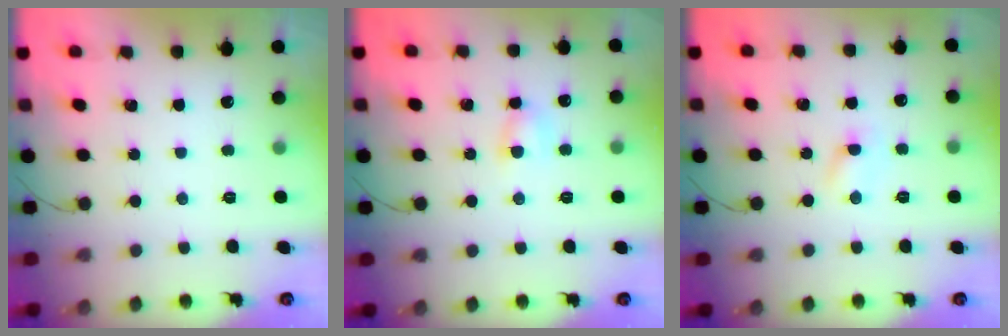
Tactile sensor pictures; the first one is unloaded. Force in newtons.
{"total": 4.5, "press": 4.4, "slide": 0.8}
{"total": 3.7, "press": 3.5, "slide": 1.1}